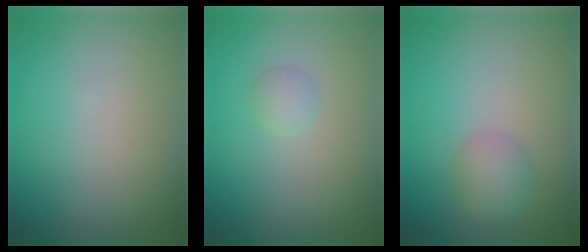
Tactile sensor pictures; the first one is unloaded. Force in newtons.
{"total": 1.0, "press": 1.0, "slide": 0.1}
{"total": 2.4, "press": 2.4, "slide": 0.0}